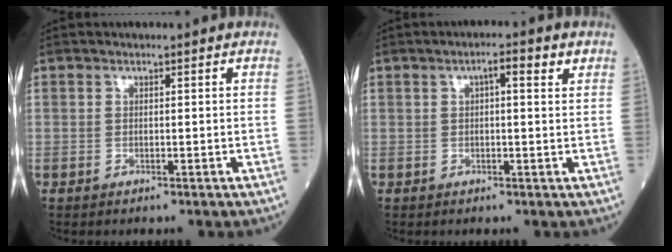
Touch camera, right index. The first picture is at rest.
{"total": 3.5, "force": [1.5, 0.7, 3.1], "torque": [-0.049, 0.012, 0.020]}